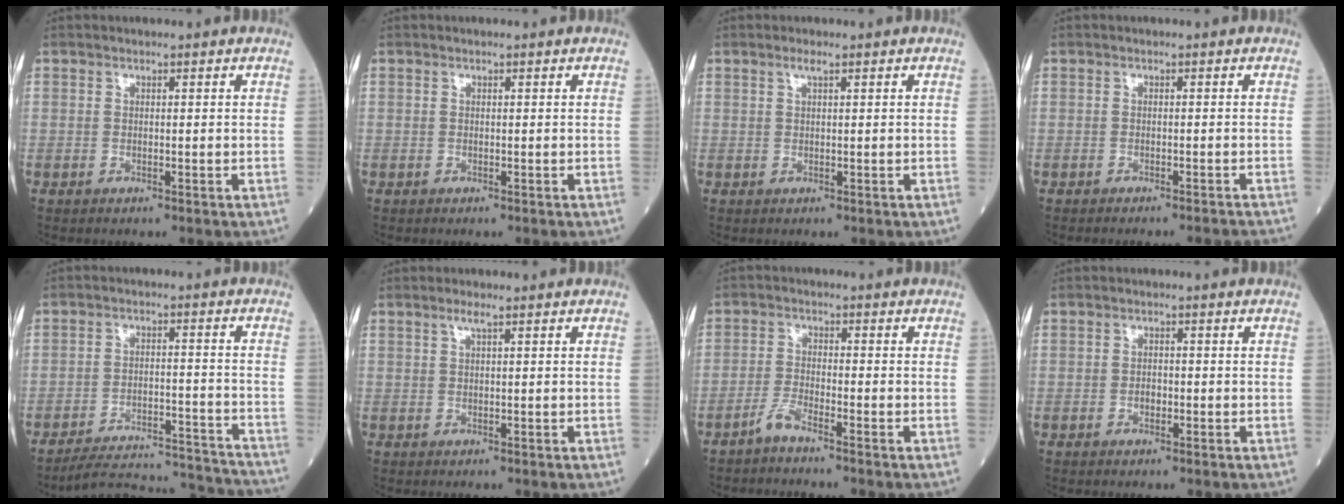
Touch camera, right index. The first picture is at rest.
{"total": 0.0}
{"total": 1.1, "force": [0.7, 0.0, 0.9], "torque": [-0.019, 0.002, 0.013]}
{"total": 5.7, "force": [-5.5, -0.3, 1.5], "torque": [-0.009, -0.016, -0.062]}
{"total": 15.8, "force": [-15.6, 0.2, 1.9], "torque": [-0.014, 0.017, -0.214]}
{"total": 1.4, "force": [0.8, 0.0, 1.1], "torque": [-0.025, 0.003, 0.016]}
{"total": 2.7, "force": [-2.3, -0.1, 1.4], "torque": [-0.034, -0.004, -0.052]}
{"total": 1.3, "force": [-0.4, 0.8, 1.0], "torque": [-0.012, 0.003, -0.007]}